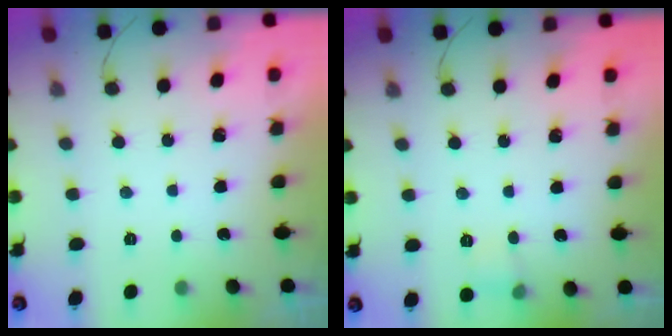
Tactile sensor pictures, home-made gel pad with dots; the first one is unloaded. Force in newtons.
{"total": 5.5, "press": 5.2, "slide": 1.6}